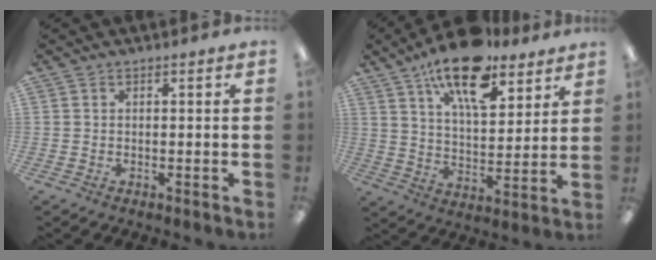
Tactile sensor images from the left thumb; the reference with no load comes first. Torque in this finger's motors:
{"motor_torque": [0.59, 0.64, 1.66, -1.12, 0.35]}